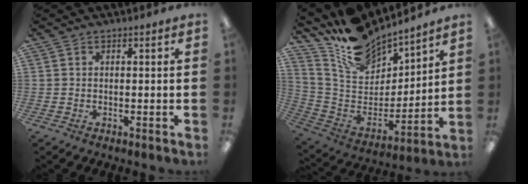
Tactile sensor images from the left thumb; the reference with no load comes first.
{"total": 16.0, "force": [14.5, 5.6, 3.9], "torque": [-0.117, -0.118, 0.268]}